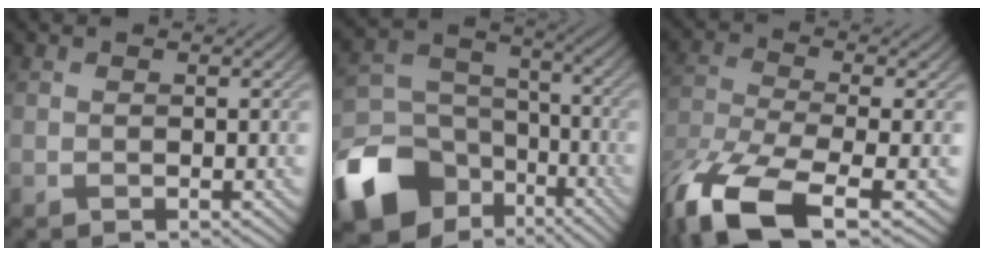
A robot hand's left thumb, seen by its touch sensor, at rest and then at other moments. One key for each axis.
{"total": 16.8, "fx": -9.3, "fy": 11.5, "fz": 7.8, "tx": -0.226, "ty": -0.046, "tz": -0.162}
{"total": 13.2, "fx": -8.2, "fy": 4.2, "fz": 9.4, "tx": -0.210, "ty": -0.030, "tz": -0.157}